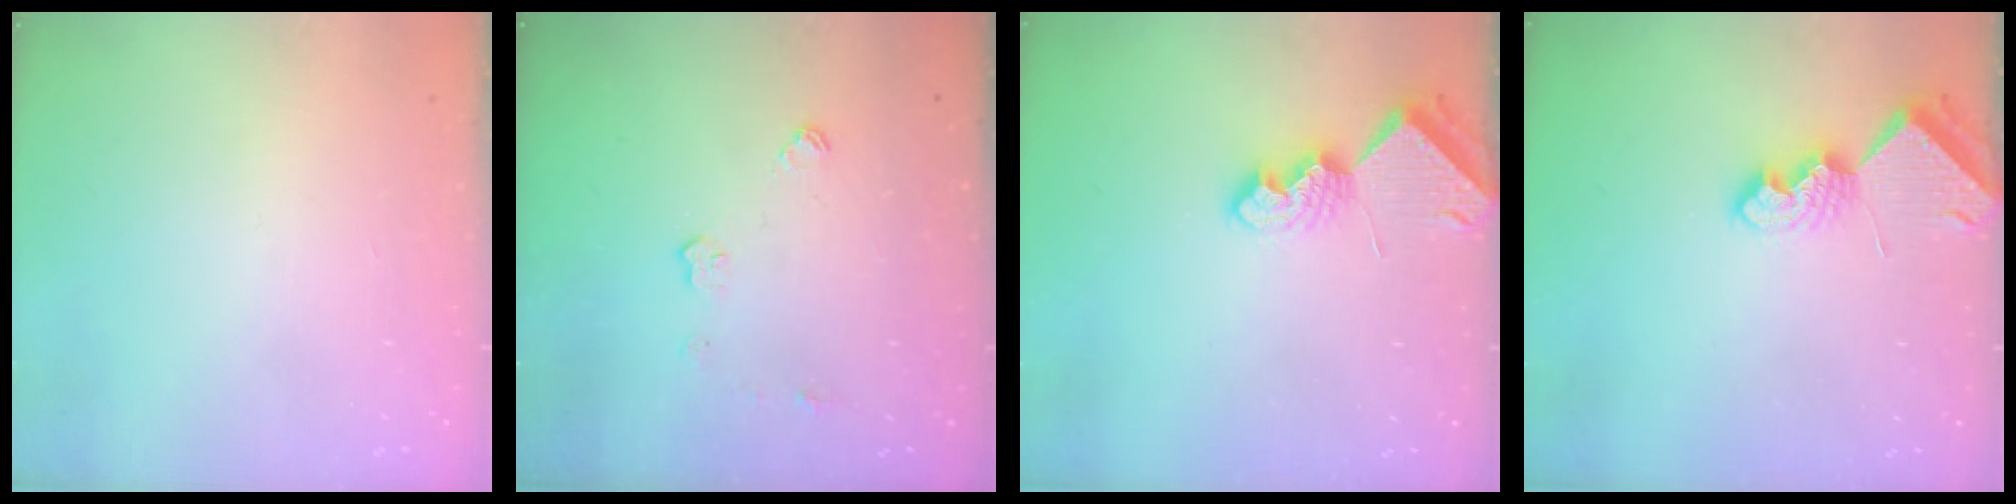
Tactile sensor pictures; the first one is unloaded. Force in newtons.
{"total": 6.4, "press": 6.4, "slide": 0.2}
{"total": 7.3, "press": 7.2, "slide": 0.9}
{"total": 7.3, "press": 7.2, "slide": 0.9}